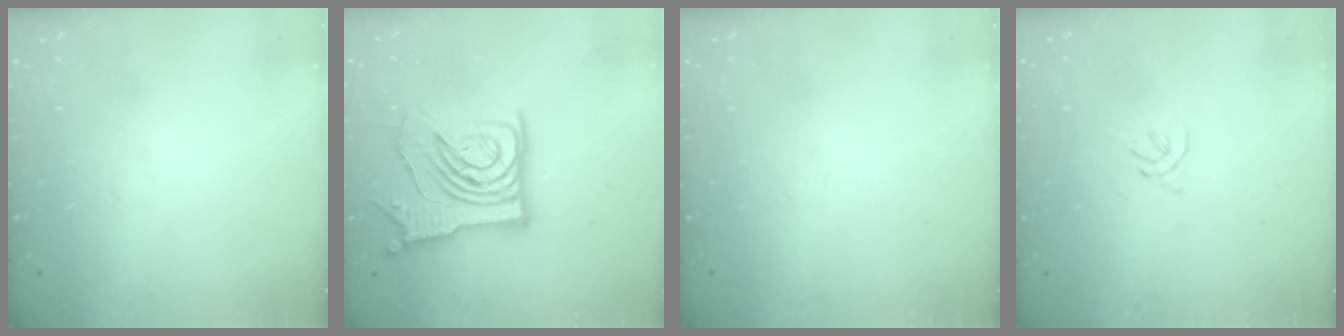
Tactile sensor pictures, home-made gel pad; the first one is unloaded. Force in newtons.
{"total": 16.8, "press": 16.6, "slide": 2.0}
{"total": 0.0}
{"total": 1.7, "press": 1.6, "slide": 0.6}